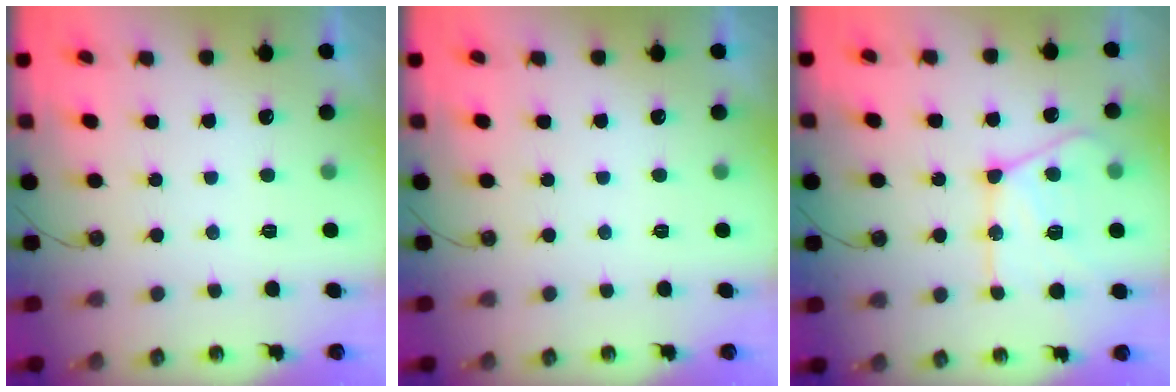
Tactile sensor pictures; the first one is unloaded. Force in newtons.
{"total": 0.0}
{"total": 18.6, "press": 18.5, "slide": 1.7}